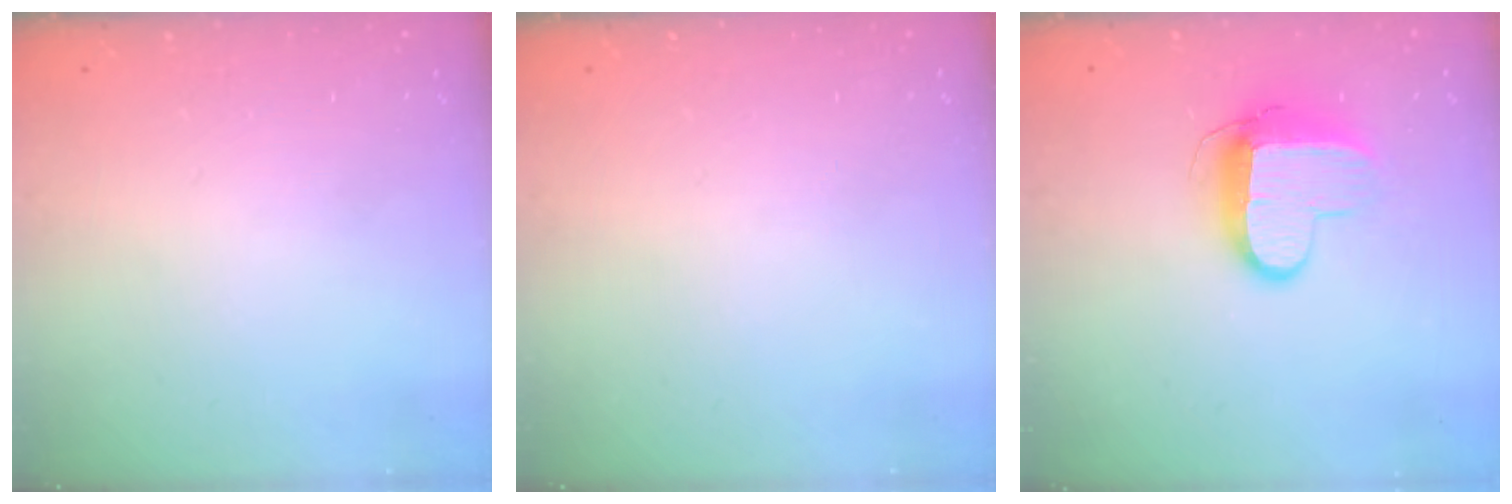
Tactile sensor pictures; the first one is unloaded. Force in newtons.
{"total": 0.0}
{"total": 10.8, "press": 10.8, "slide": 0.9}